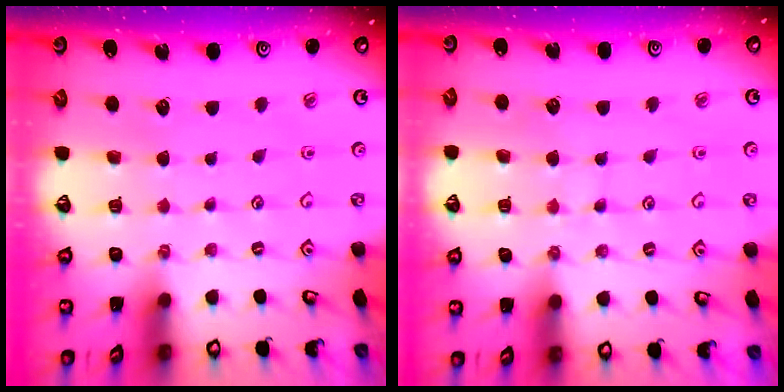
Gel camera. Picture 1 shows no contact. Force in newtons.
{"total": 6.6, "press": 6.5, "slide": 0.6}